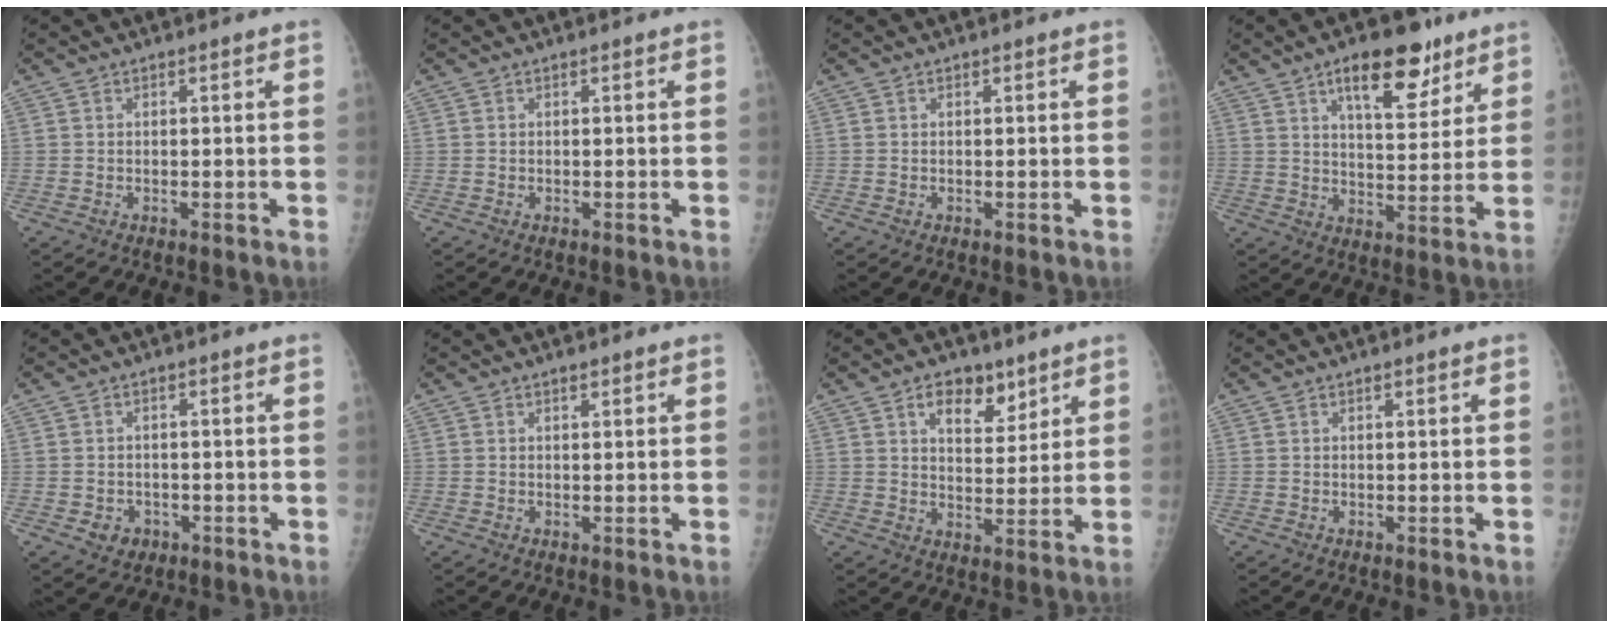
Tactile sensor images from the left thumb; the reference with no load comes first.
{"total": 0.0}
{"total": 0.0}
{"total": 12.3, "force": [7.4, 5.2, 8.4], "torque": [-0.092, -0.036, 0.113]}
{"total": 3.1, "force": [-1.3, 2.7, 0.9], "torque": [0.002, 0.007, -0.011]}
{"total": 0.6, "force": [0.5, 0.2, 0.4], "torque": [-0.005, -0.002, 0.009]}
{"total": 7.7, "force": [4.6, 4.5, 4.3], "torque": [-0.033, -0.027, 0.074]}
{"total": 0.0}